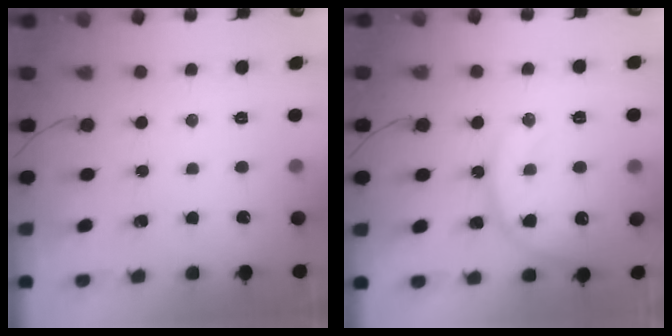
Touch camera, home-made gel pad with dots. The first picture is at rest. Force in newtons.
{"total": 13.6, "press": 13.5, "slide": 1.3}